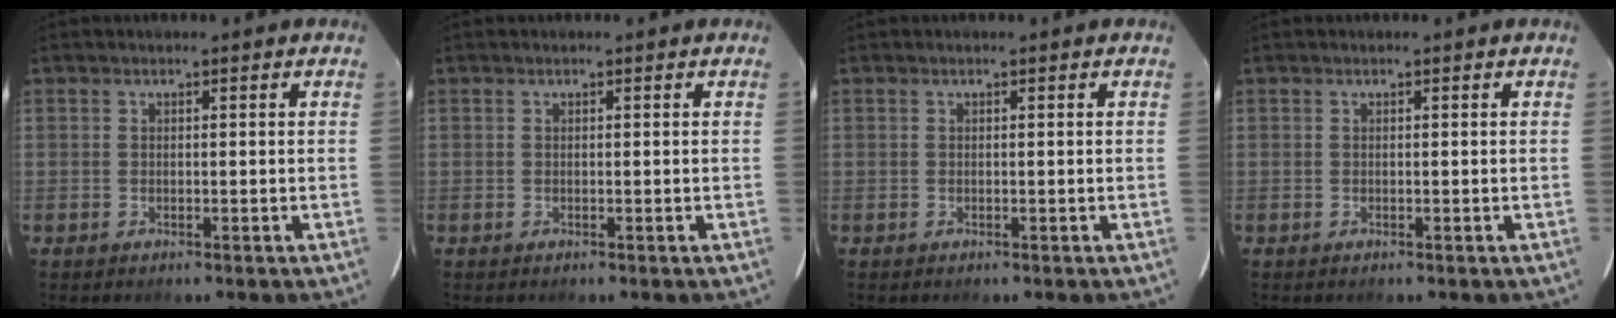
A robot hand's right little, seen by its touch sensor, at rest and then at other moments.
{"total": 0.0}
{"total": 0.0}
{"total": 0.0}